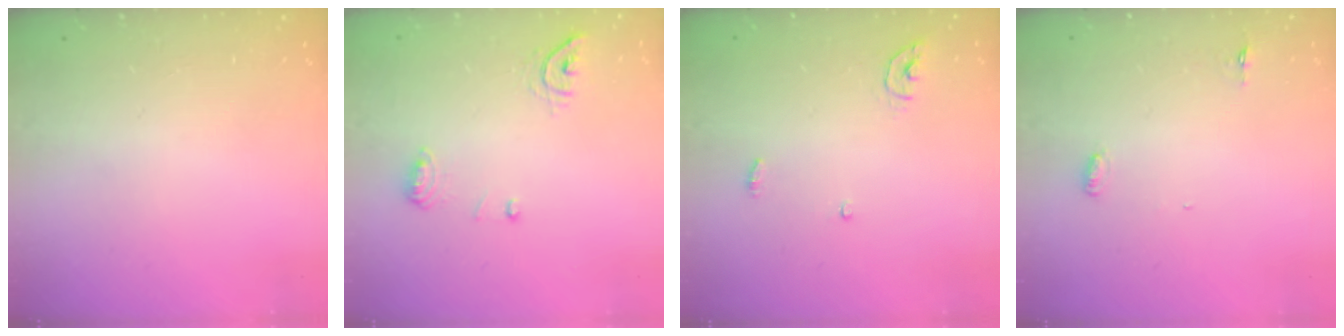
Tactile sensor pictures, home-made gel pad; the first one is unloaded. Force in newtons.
{"total": 7.9, "press": 7.8, "slide": 1.3}
{"total": 4.3, "press": 4.3, "slide": 0.3}
{"total": 3.0, "press": 2.8, "slide": 0.9}